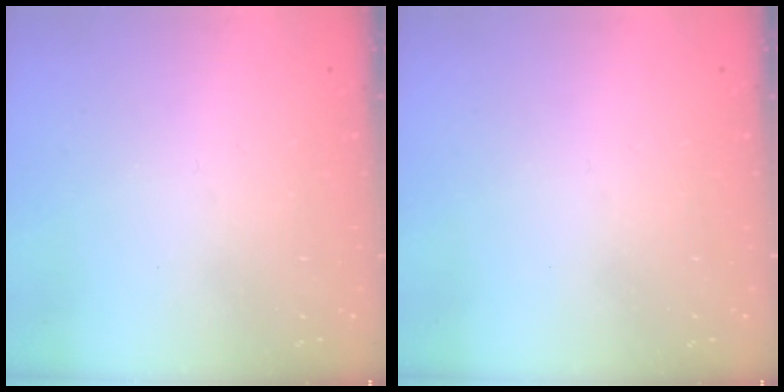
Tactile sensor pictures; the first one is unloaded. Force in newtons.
{"total": 0.0}